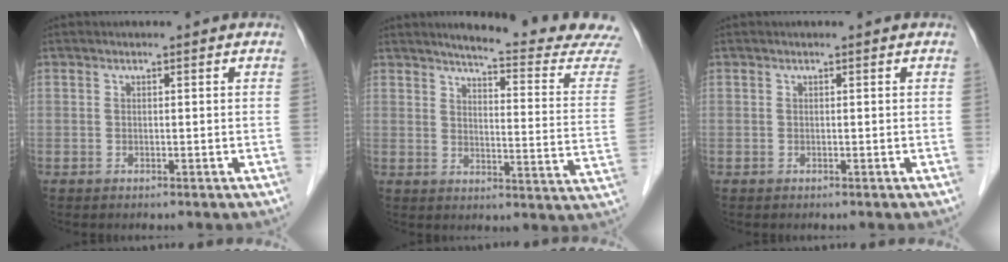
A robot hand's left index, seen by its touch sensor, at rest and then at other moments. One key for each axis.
{"total": 16.3, "fx": 15.5, "fy": -1.2, "fz": 4.9, "tx": -0.065, "ty": -0.107, "tz": 0.171}
{"total": 0.6, "fx": -0.4, "fy": 0.1, "fz": 0.3, "tx": 0.002, "ty": 0.000, "tz": -0.002}